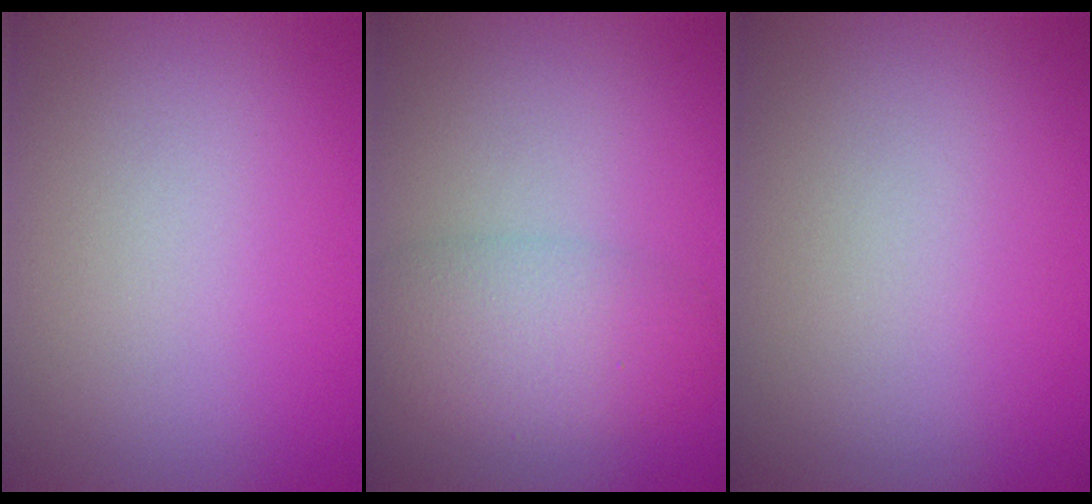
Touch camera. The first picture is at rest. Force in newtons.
{"total": 4.7, "press": 4.7, "slide": 0.2}
{"total": 0.0}